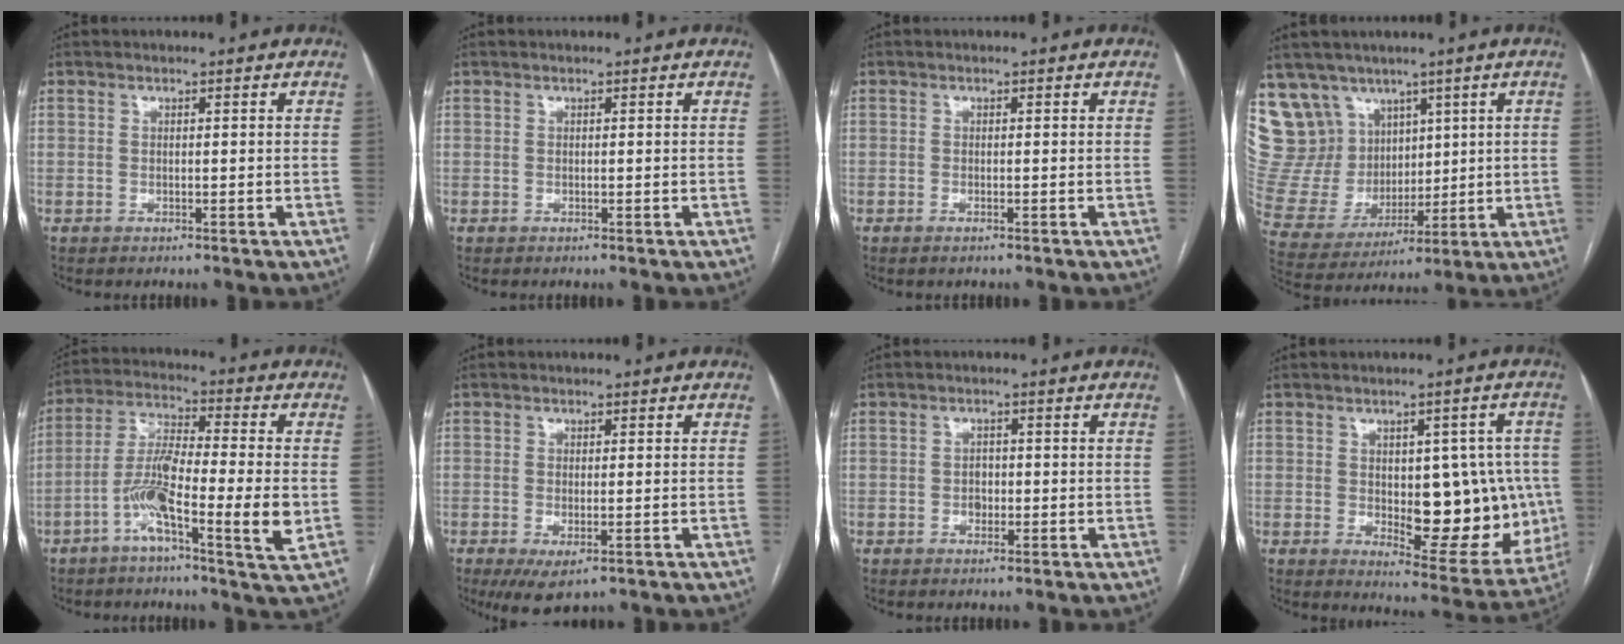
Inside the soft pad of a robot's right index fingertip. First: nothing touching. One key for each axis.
{"total": 0.0}
{"total": 0.7, "fx": -0.5, "fy": 0.0, "fz": 0.5, "tx": -0.011, "ty": -0.002, "tz": -0.008}
{"total": 14.5, "fx": 9.2, "fy": 10.6, "fz": 3.7, "tx": -0.091, "ty": 0.049, "tz": 0.202}
{"total": 12.4, "fx": -3.8, "fy": 0.9, "fz": 11.7, "tx": -0.221, "ty": -0.004, "tz": -0.077}
{"total": 4.9, "fx": -2.5, "fy": 1.8, "fz": 3.9, "tx": -0.065, "ty": -0.013, "tz": -0.033}
{"total": 1.7, "fx": -0.4, "fy": 1.4, "fz": 1.0, "tx": -0.012, "ty": 0.005, "tz": -0.005}
{"total": 13.1, "fx": -0.2, "fy": 6.2, "fz": 11.5, "tx": -0.127, "ty": 0.002, "tz": 0.015}